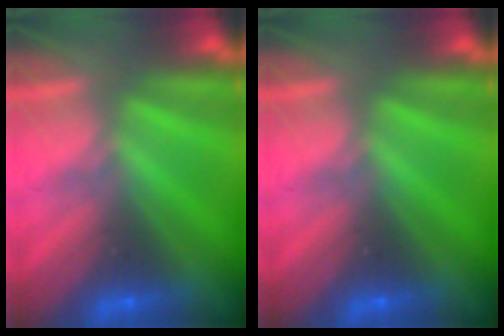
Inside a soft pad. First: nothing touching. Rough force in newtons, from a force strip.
{"total": 0.0}